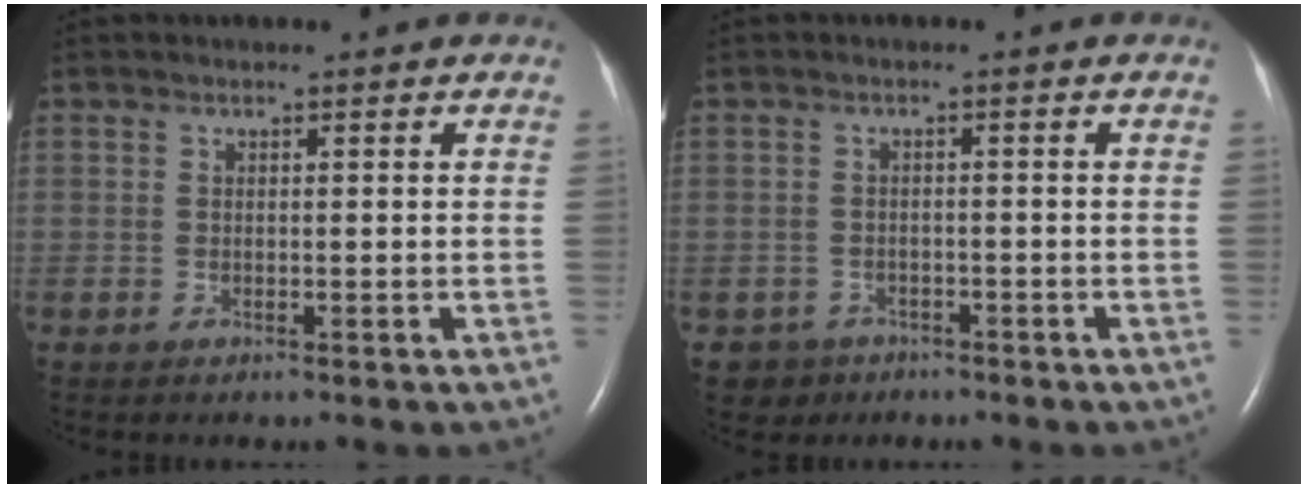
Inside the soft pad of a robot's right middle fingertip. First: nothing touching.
{"total": 2.9, "force": [-1.8, 2.3, -0.3], "torque": [-0.001, 0.009, -0.028]}